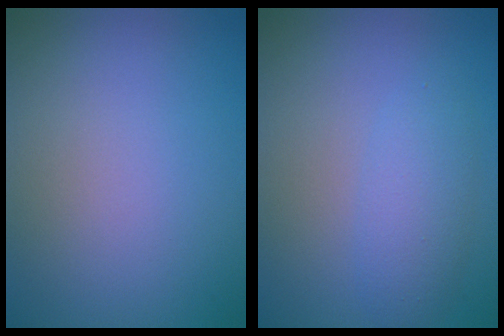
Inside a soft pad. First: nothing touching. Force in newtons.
{"total": 2.4, "press": 2.4, "slide": 0.2}